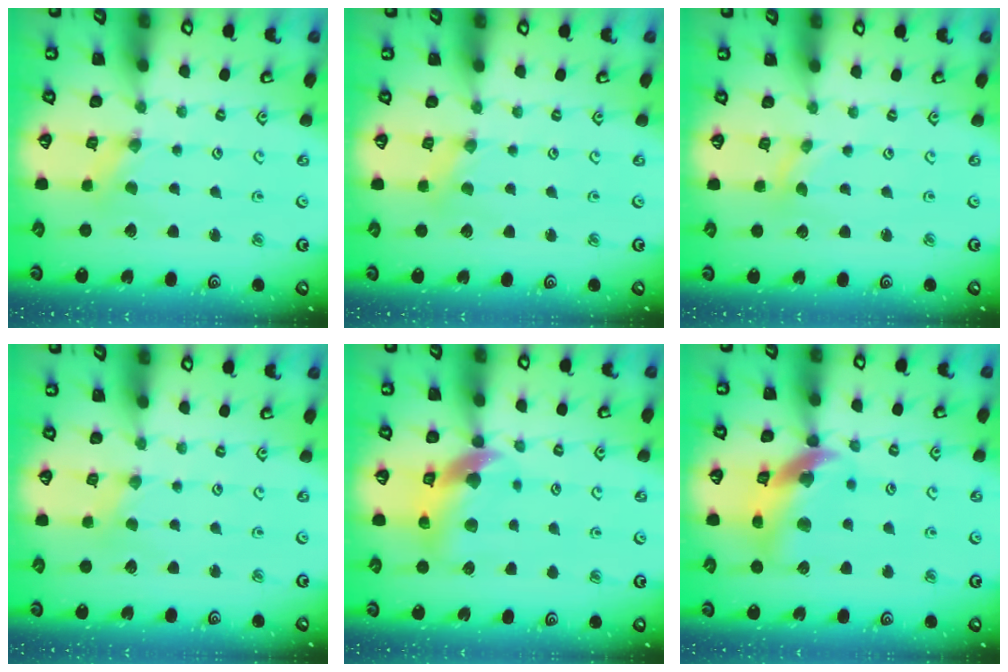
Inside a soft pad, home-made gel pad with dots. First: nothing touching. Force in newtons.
{"total": 1.0, "press": 1.0, "slide": 0.2}
{"total": 0.0}
{"total": 0.0}
{"total": 10.7, "press": 10.6, "slide": 1.5}
{"total": 14.9, "press": 14.8, "slide": 1.9}